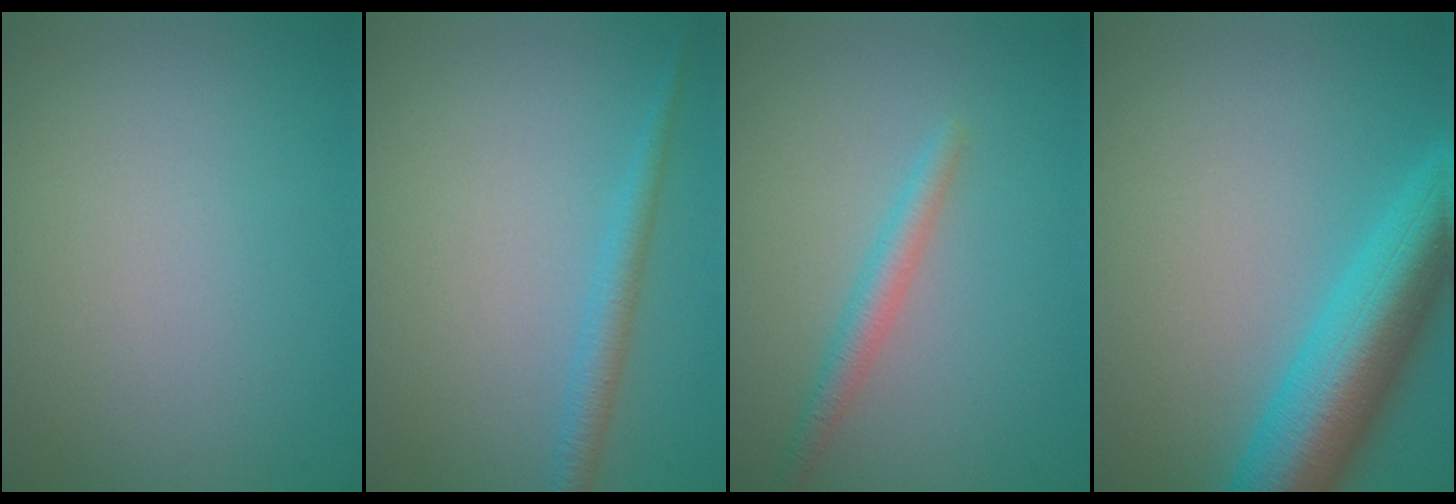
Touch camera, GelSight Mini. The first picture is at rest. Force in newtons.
{"total": 2.1, "press": 2.1, "slide": 0.1}
{"total": 2.2, "press": 2.2, "slide": 0.0}
{"total": 9.4, "press": 9.4, "slide": 0.4}